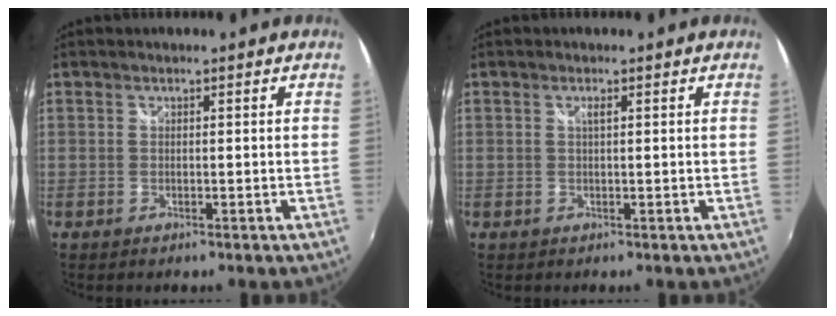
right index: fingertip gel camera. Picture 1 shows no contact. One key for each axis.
{"total": 0.9, "fx": 0.4, "fy": -0.1, "fz": 0.9, "tx": -0.016, "ty": 0.001, "tz": 0.006}